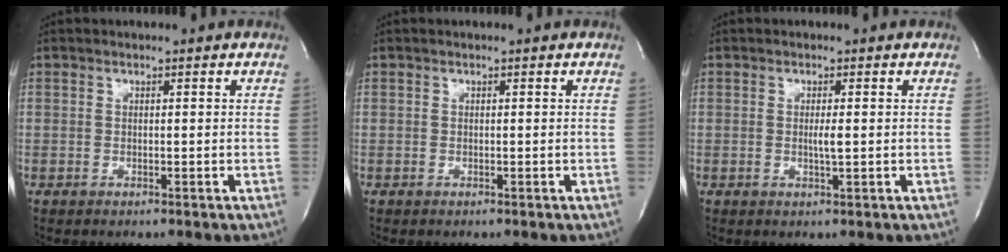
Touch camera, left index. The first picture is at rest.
{"total": 0.0}
{"total": 1.5, "force": [-0.1, -0.1, 1.5], "torque": [-0.036, -0.006, -0.001]}